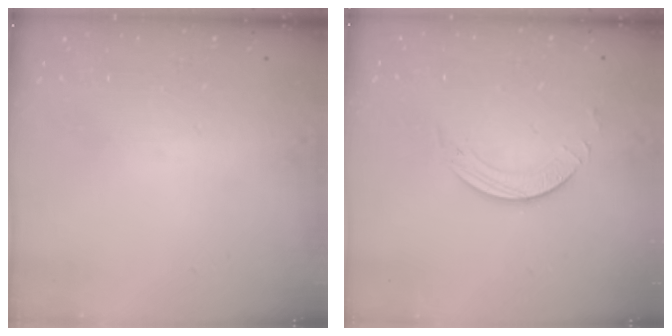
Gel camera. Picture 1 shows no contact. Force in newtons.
{"total": 2.5, "press": 2.5, "slide": 0.2}